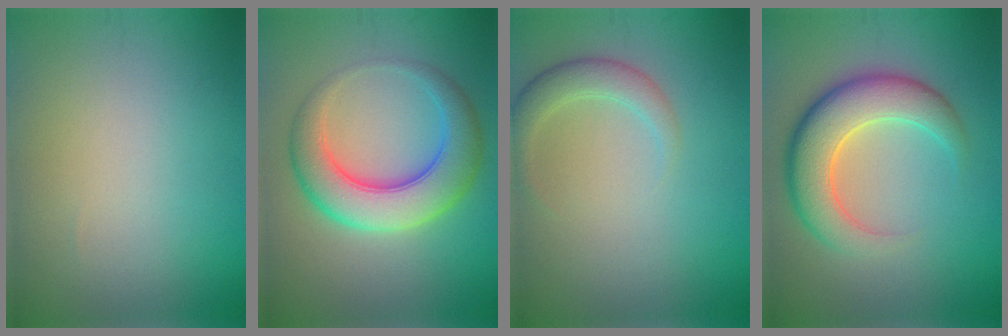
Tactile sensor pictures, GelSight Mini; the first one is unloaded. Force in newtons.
{"total": 7.0, "press": 7.0, "slide": 0.1}
{"total": 2.4, "press": 2.4, "slide": 0.2}
{"total": 6.8, "press": 6.8, "slide": 0.6}